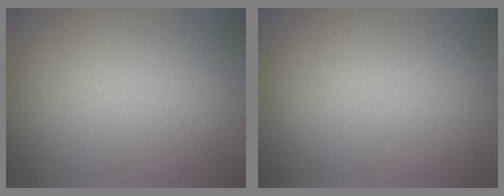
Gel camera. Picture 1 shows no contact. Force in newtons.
{"total": 0.0}